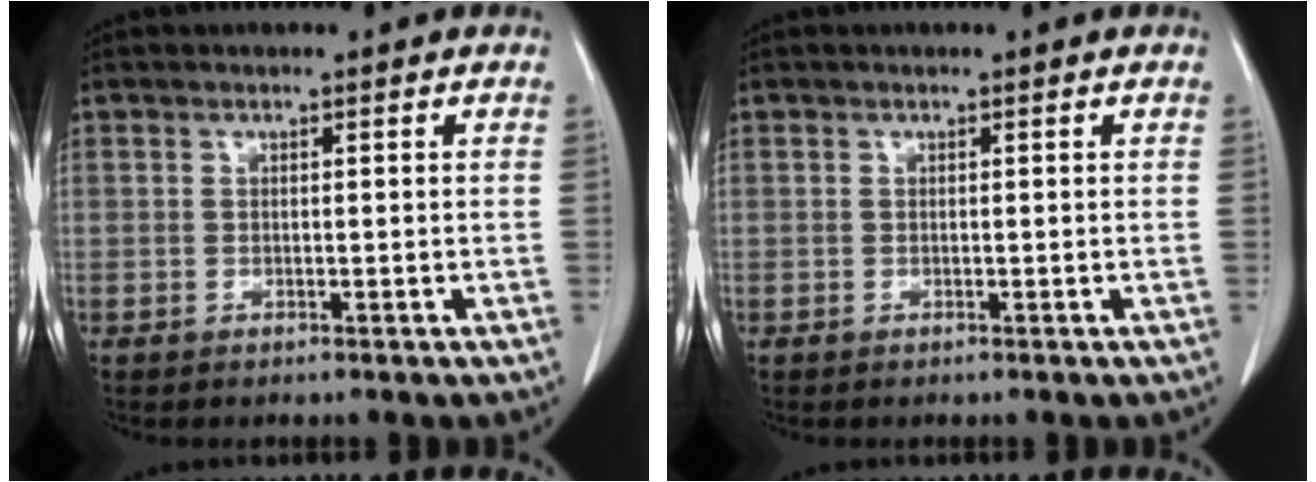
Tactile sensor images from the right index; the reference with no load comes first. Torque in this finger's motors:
{"motor_torque": [0.00, 0.00, 0.00, 0.00]}